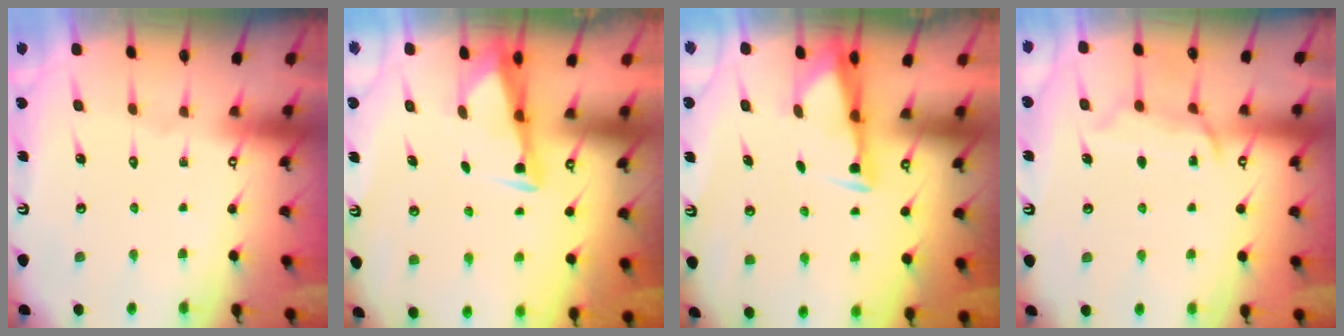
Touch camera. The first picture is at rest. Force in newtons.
{"total": 3.3, "press": 3.3, "slide": 0.4}
{"total": 3.4, "press": 3.3, "slide": 1.0}
{"total": 10.3, "press": 10.3, "slide": 0.9}